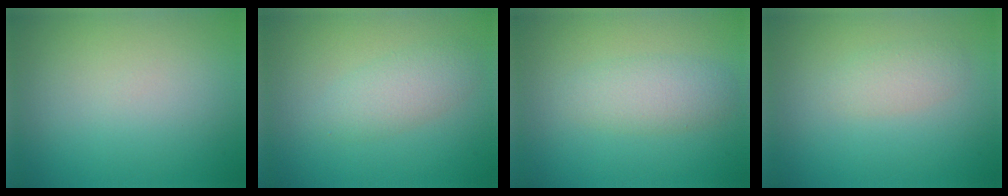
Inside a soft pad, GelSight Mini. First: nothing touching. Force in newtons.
{"total": 2.4, "press": 2.4, "slide": 0.1}
{"total": 2.7, "press": 2.7, "slide": 0.1}
{"total": 1.7, "press": 1.7, "slide": 0.2}